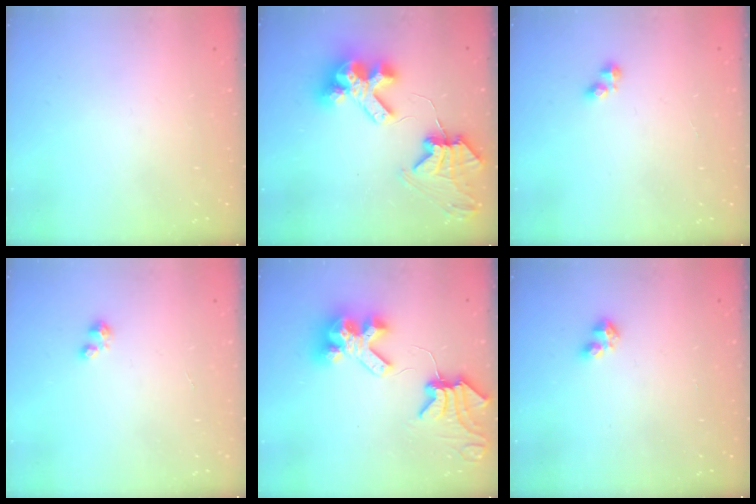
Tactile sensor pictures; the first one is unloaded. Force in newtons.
{"total": 12.4, "press": 12.4, "slide": 1.3}
{"total": 2.1, "press": 2.0, "slide": 0.4}
{"total": 2.3, "press": 2.3, "slide": 0.3}
{"total": 13.0, "press": 12.9, "slide": 1.4}
{"total": 2.9, "press": 2.8, "slide": 0.6}